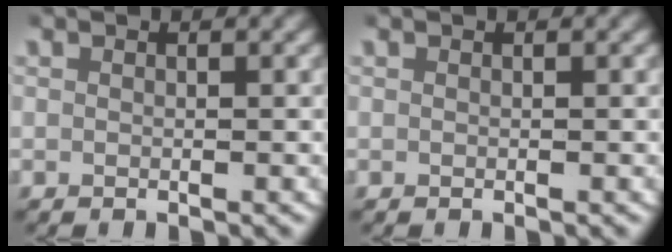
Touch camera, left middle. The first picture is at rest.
{"total": 0.0}